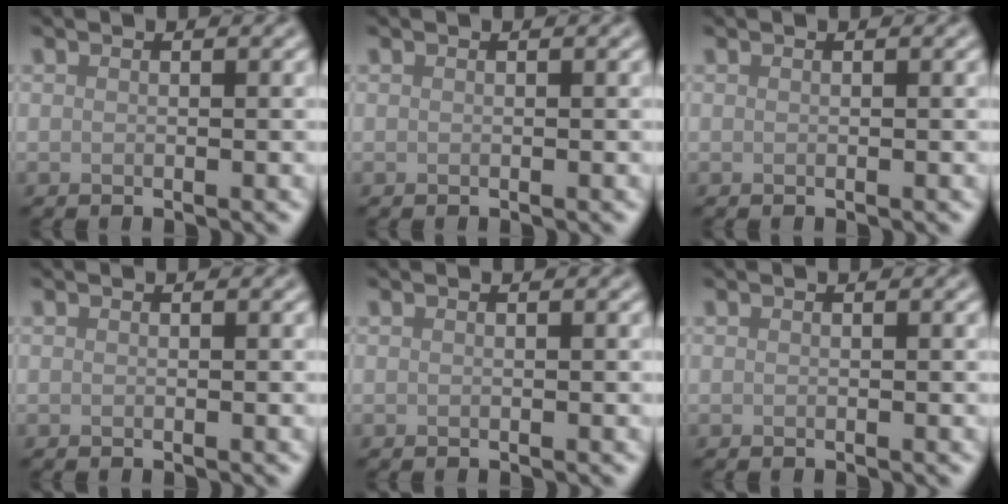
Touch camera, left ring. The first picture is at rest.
{"total": 0.0}
{"total": 0.0}
{"total": 0.0}
{"total": 0.0}
{"total": 0.0}